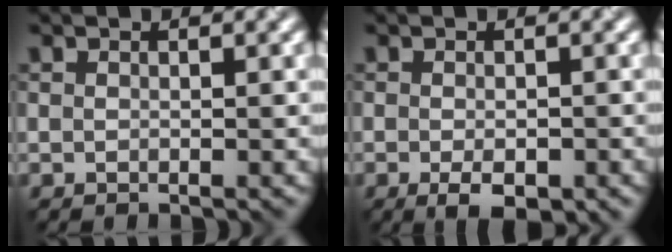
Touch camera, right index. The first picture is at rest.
{"total": 3.0, "force": [-1.3, 1.2, 2.4], "torque": [-0.038, -0.008, -0.017]}